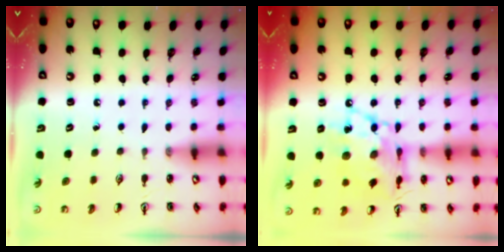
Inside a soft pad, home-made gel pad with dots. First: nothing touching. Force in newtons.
{"total": 15.6, "press": 15.5, "slide": 1.3}